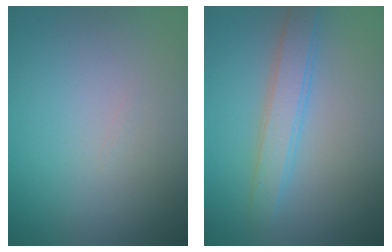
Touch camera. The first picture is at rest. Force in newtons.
{"total": 2.7, "press": 2.7, "slide": 0.1}